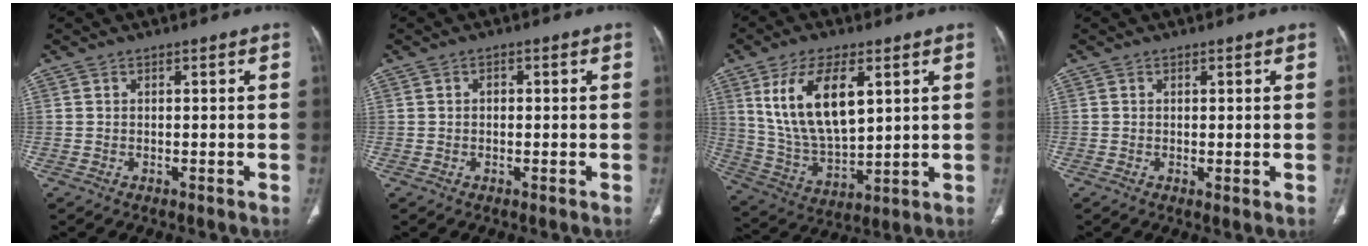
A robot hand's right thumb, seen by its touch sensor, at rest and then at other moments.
{"total": 1.1, "force": [0.2, 0.8, 0.8], "torque": [-0.012, 0.006, 0.001]}
{"total": 16.5, "force": [5.8, 7.9, 13.3], "torque": [-0.242, -0.022, 0.123]}
{"total": 0.9, "force": [0.1, 0.2, 0.9], "torque": [-0.018, -0.006, 0.001]}